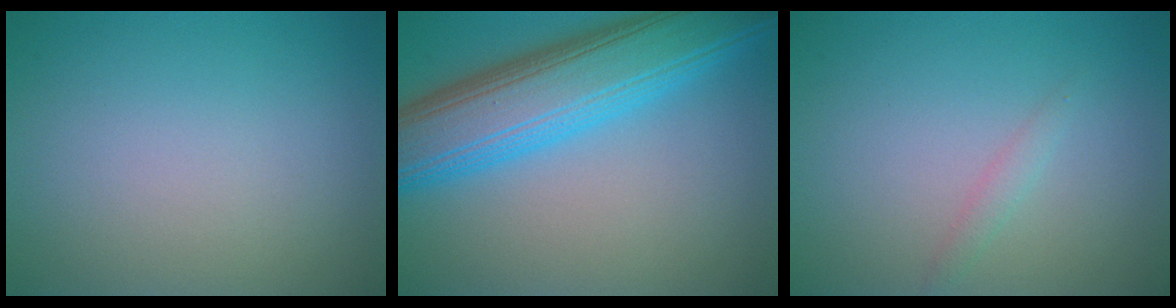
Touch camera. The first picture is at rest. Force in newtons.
{"total": 9.6, "press": 9.6, "slide": 0.3}
{"total": 0.9, "press": 0.9, "slide": 0.0}